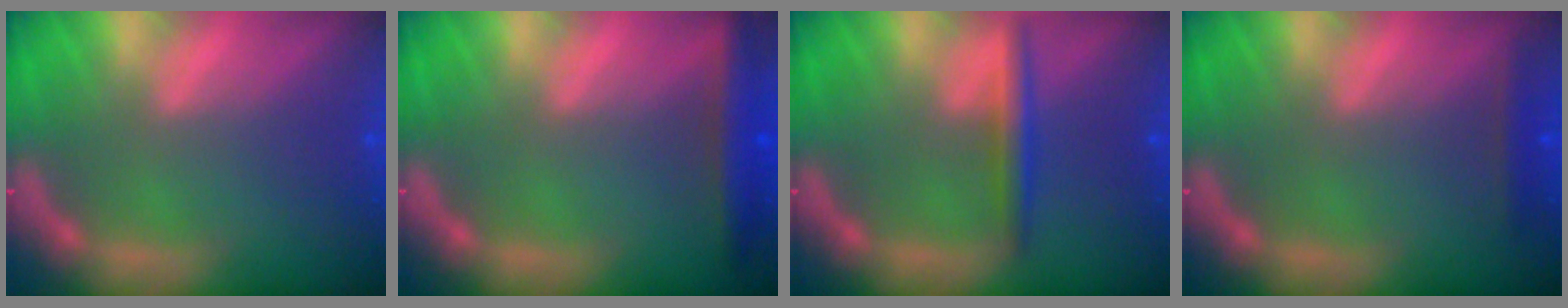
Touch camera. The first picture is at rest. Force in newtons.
{"total": 3.5}
{"total": 2.4}
{"total": 1.4}